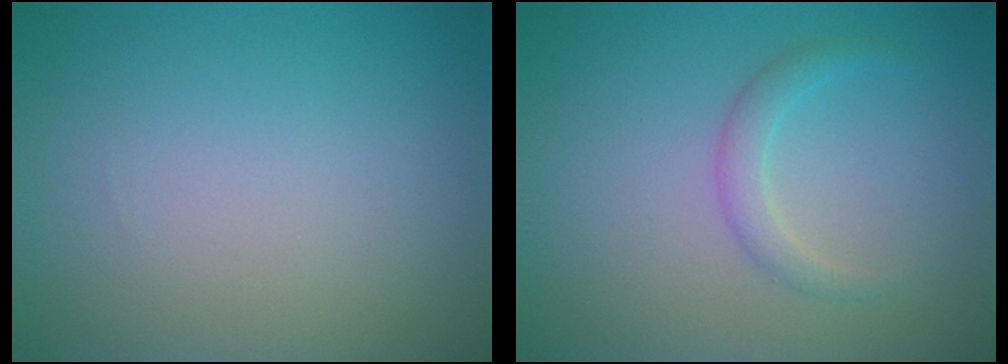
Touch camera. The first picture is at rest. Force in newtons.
{"total": 1.6, "press": 1.6, "slide": 0.0}